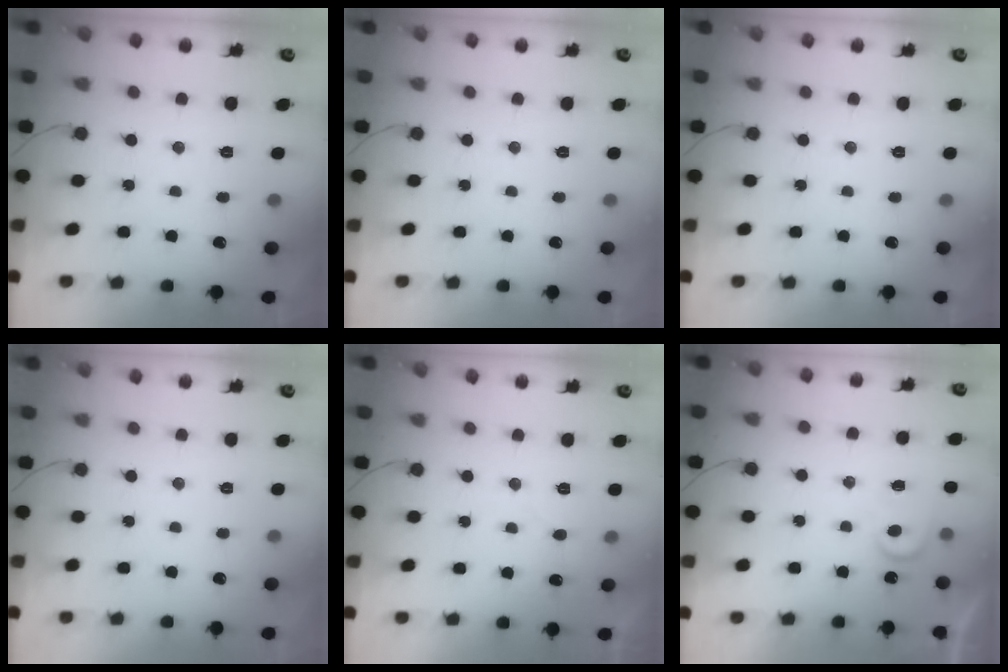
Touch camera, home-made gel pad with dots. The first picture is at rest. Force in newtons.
{"total": 0.0}
{"total": 0.0}
{"total": 0.0}
{"total": 4.0, "press": 4.0, "slide": 0.3}
{"total": 5.4, "press": 5.4, "slide": 0.5}